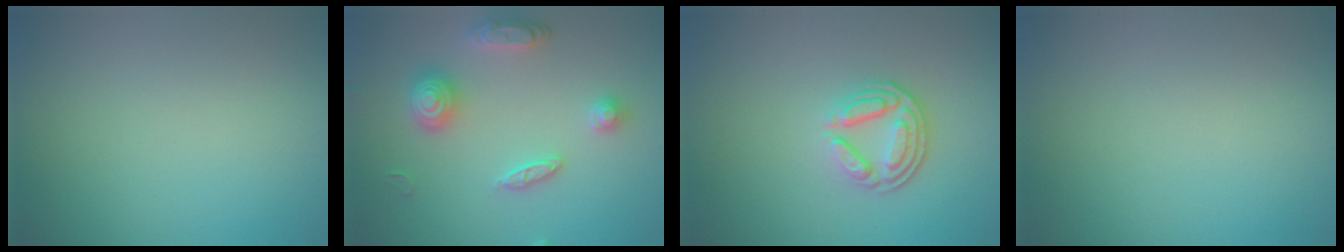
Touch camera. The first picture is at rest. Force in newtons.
{"total": 3.4, "press": 3.4, "slide": 0.3}
{"total": 3.7, "press": 2.8, "slide": 2.5}
{"total": 0.0}